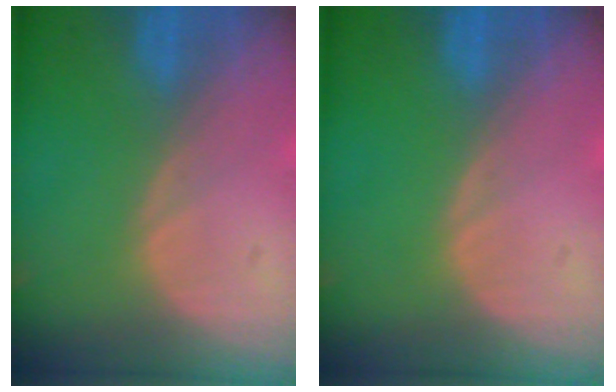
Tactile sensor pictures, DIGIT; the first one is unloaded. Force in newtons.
{"total": 0.0}